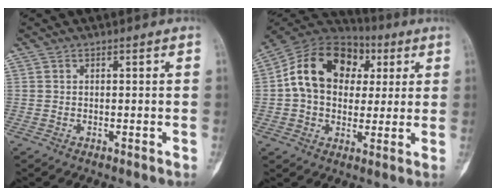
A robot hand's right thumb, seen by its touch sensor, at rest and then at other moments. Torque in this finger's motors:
{"motor_torque": [1.23, 2.68, 0.83, -0.52, 0.40]}